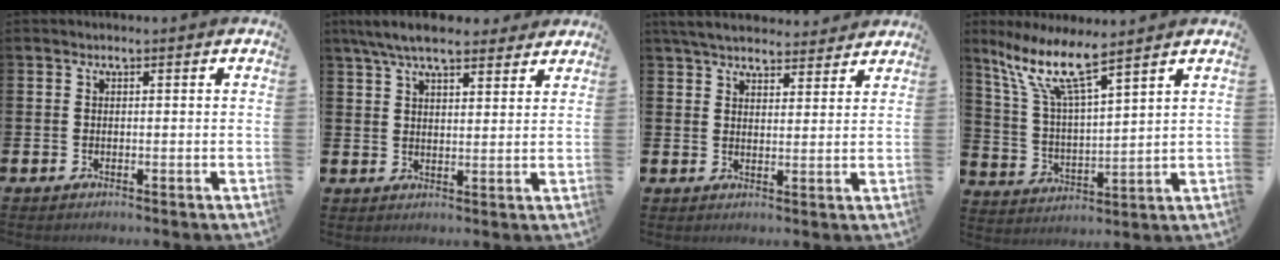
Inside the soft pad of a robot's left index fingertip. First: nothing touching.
{"total": 6.9, "force": [6.1, 1.7, 2.7], "torque": [-0.069, -0.015, 0.112]}
{"total": 5.4, "force": [5.1, 1.3, 1.2], "torque": [-0.039, -0.022, 0.094]}
{"total": 9.7, "force": [7.6, 1.7, 5.7], "torque": [-0.143, -0.029, 0.134]}